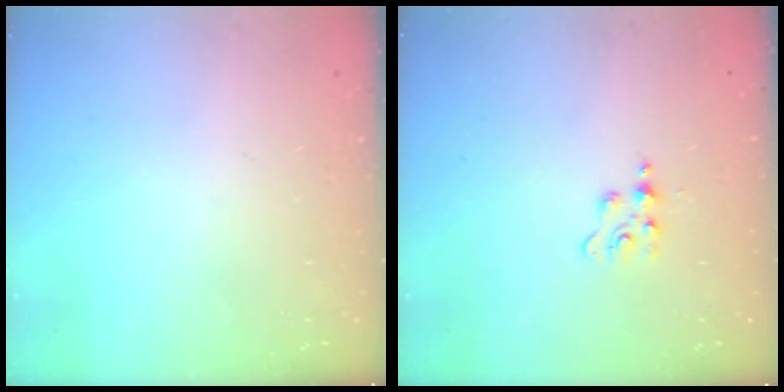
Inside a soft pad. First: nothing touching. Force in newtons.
{"total": 3.7, "press": 3.7, "slide": 0.5}